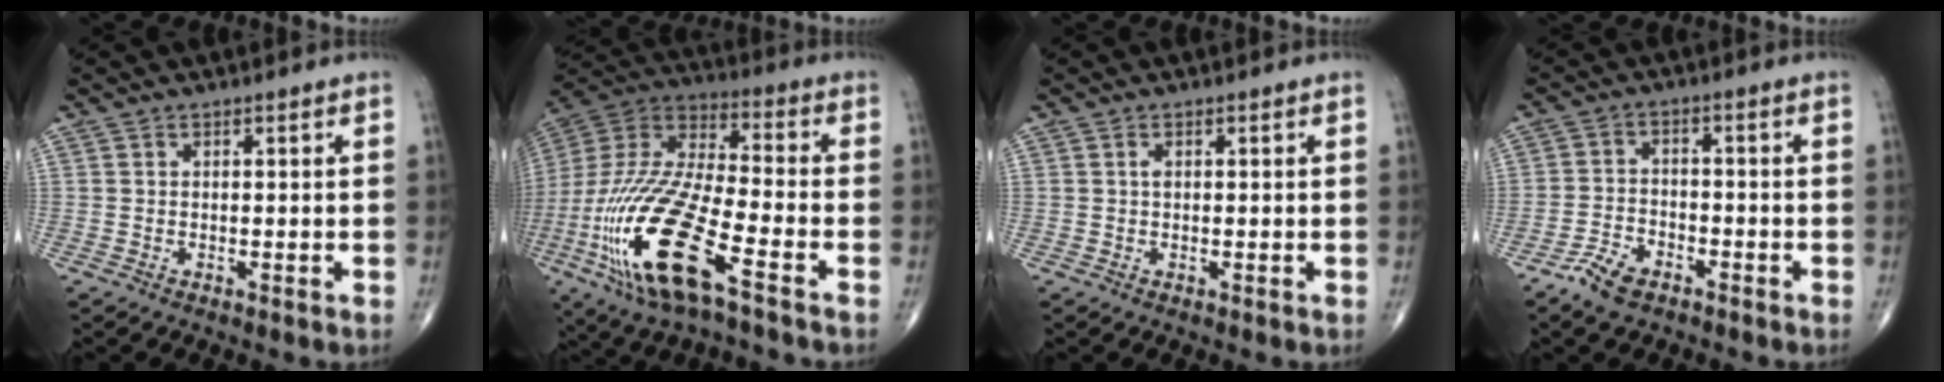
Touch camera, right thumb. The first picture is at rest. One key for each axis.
{"total": 25.9, "fx": -10.7, "fy": 8.0, "fz": 22.2, "tx": -0.562, "ty": -0.003, "tz": -0.203}
{"total": 0.8, "fx": 0.2, "fy": 0.5, "fz": 0.7, "tx": -0.013, "ty": 0.002, "tz": 0.003}
{"total": 5.6, "fx": -3.9, "fy": 2.8, "fz": 2.8, "tx": -0.055, "ty": 0.017, "tz": -0.074}